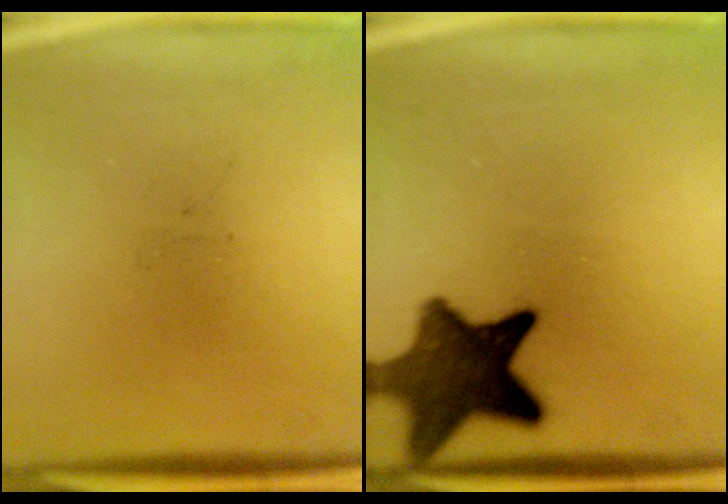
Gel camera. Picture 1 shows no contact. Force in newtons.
{"total": 11.4}